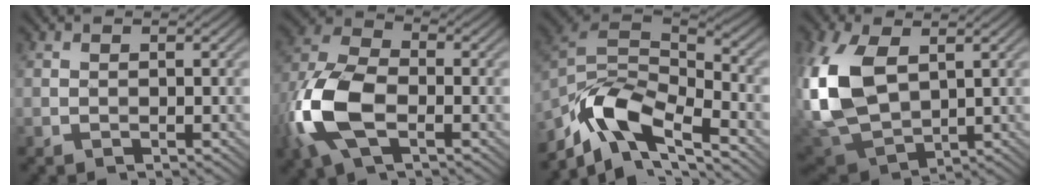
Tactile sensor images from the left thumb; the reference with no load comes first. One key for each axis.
{"total": 12.5, "fx": -3.9, "fy": 6.8, "fz": 9.8, "tx": -0.255, "ty": -0.009, "tz": -0.089}
{"total": 11.4, "fx": -7.4, "fy": 4.5, "fz": 7.5, "tx": -0.149, "ty": -0.009, "tz": -0.150}
{"total": 11.9, "fx": 2.5, "fy": 7.5, "fz": 8.9, "tx": -0.246, "ty": 0.002, "tz": 0.054}